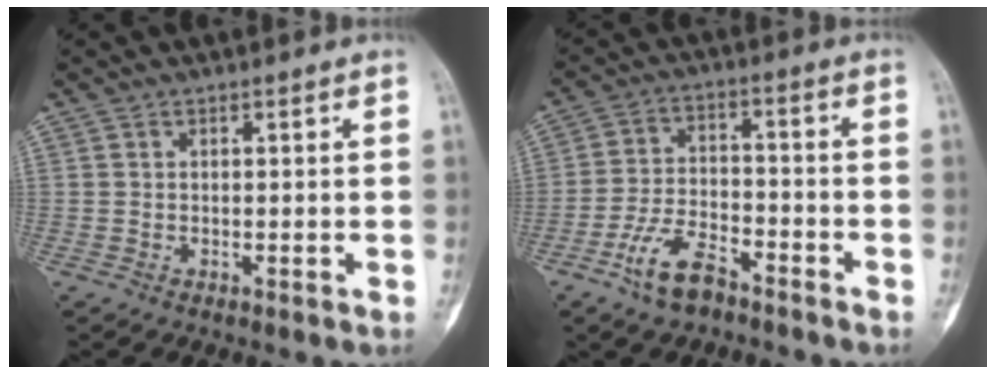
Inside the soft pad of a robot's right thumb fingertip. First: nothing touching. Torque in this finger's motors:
{"motor_torque": [1.44, 0.66, 0.90, -0.78, 0.30]}